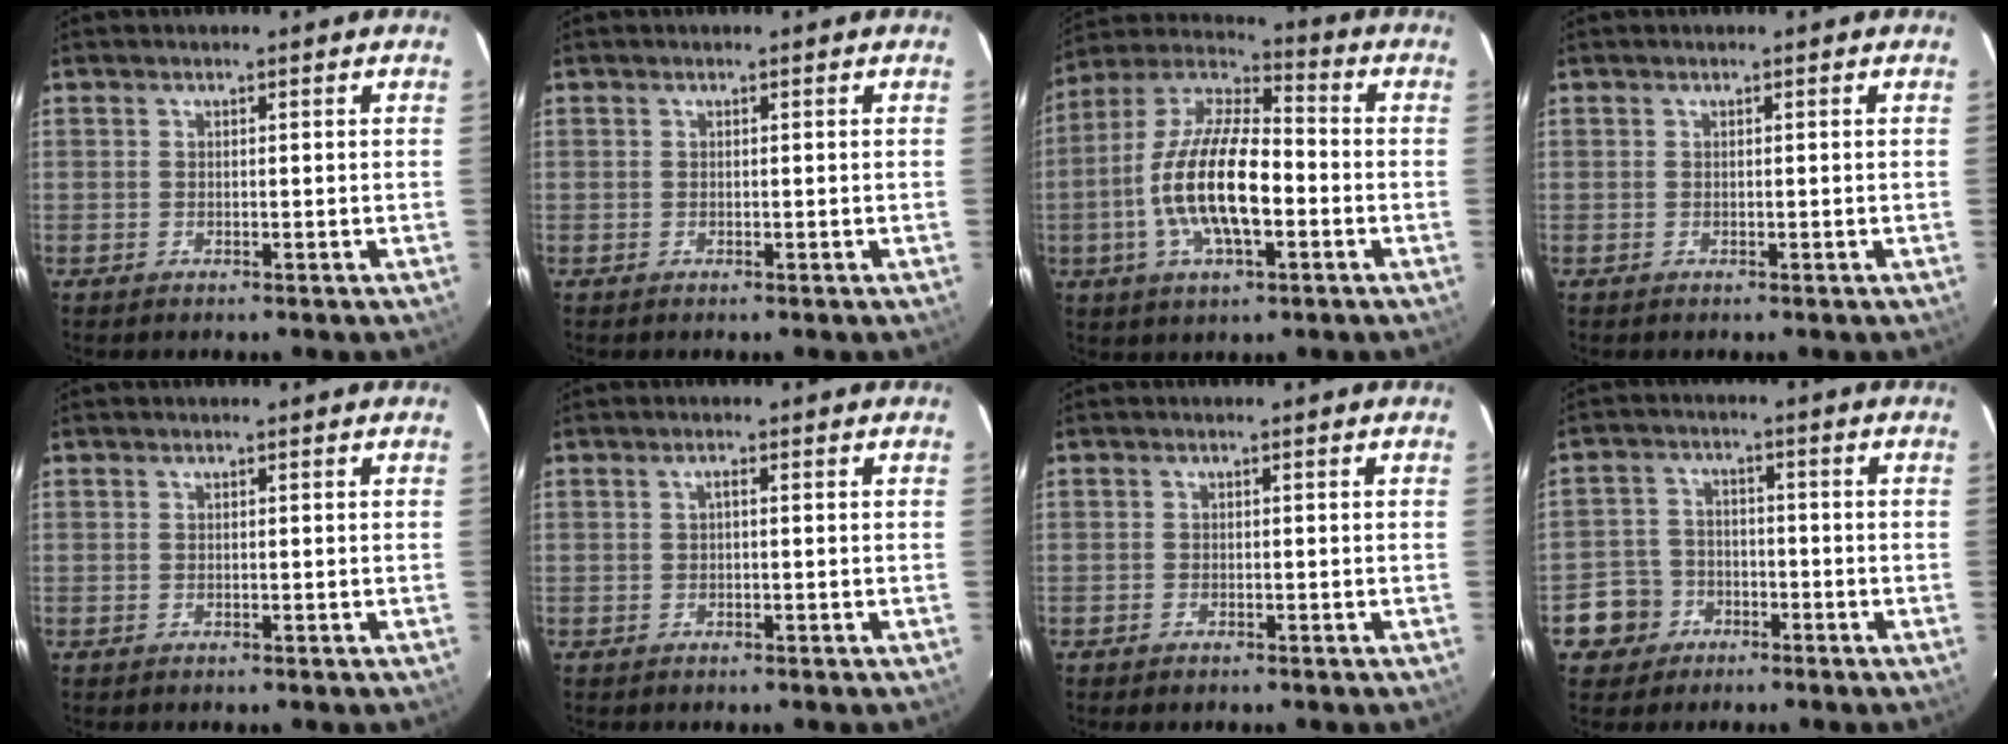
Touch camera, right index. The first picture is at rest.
{"total": 0.0}
{"total": 17.4, "force": [-3.8, 6.5, 15.7], "torque": [-0.311, -0.001, -0.077]}
{"total": 0.0}
{"total": 0.0}
{"total": 0.6, "force": [0.1, 0.1, 0.6], "torque": [-0.009, 0.004, -0.001]}
{"total": 0.9, "force": [-0.7, 0.4, 0.2], "torque": [-0.006, 0.001, -0.014]}
{"total": 6.6, "force": [-3.3, 5.6, 0.8], "torque": [-0.035, 0.024, -0.056]}